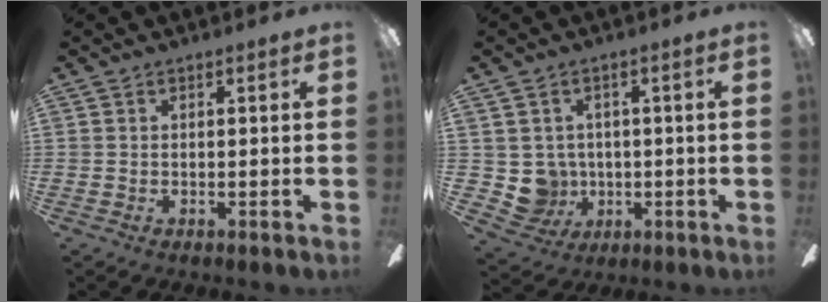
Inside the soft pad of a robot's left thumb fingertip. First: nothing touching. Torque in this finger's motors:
{"motor_torque": [-0.01, 0.01, -0.23, 0.04, 0.02]}